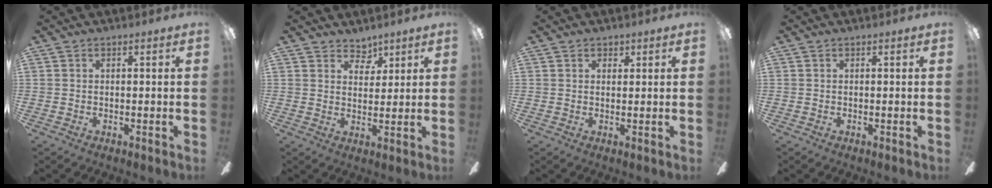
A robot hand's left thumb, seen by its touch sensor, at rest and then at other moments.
{"total": 4.4, "force": [3.8, 2.1, 0.5], "torque": [0.002, -0.024, 0.069]}
{"total": 1.2, "force": [1.1, 0.5, 0.1], "torque": [0.005, -0.002, 0.019]}
{"total": 0.0}